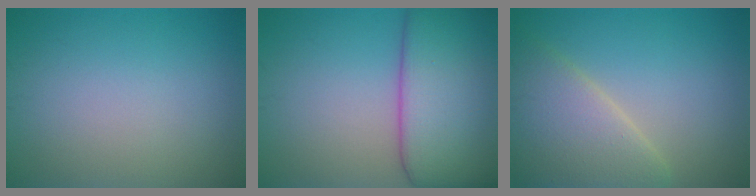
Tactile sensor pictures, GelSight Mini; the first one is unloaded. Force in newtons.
{"total": 11.6, "press": 11.6, "slide": 0.6}
{"total": 6.4, "press": 6.4, "slide": 0.6}